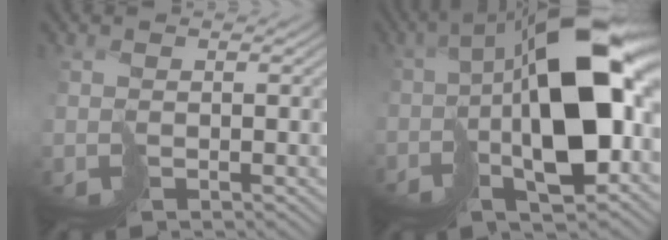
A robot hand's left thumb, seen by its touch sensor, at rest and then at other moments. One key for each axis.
{"total": 15.3, "fx": -1.4, "fy": 7.3, "fz": 13.3, "tx": -0.211, "ty": -0.001, "tz": -0.020}